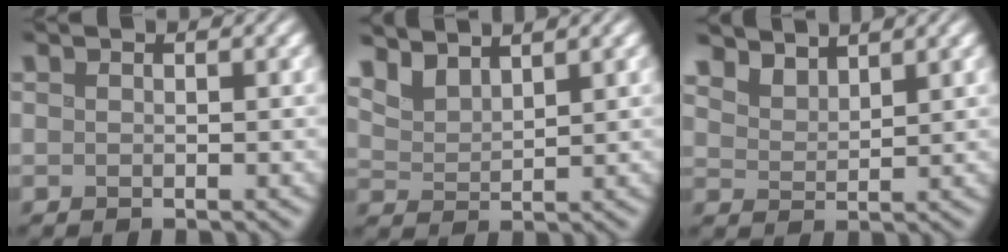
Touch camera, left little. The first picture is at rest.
{"total": 3.7, "force": [3.3, 1.0, 1.3], "torque": [-0.035, 0.001, 0.070]}
{"total": 3.7, "force": [3.4, 1.0, 0.9], "torque": [-0.027, -0.007, 0.070]}